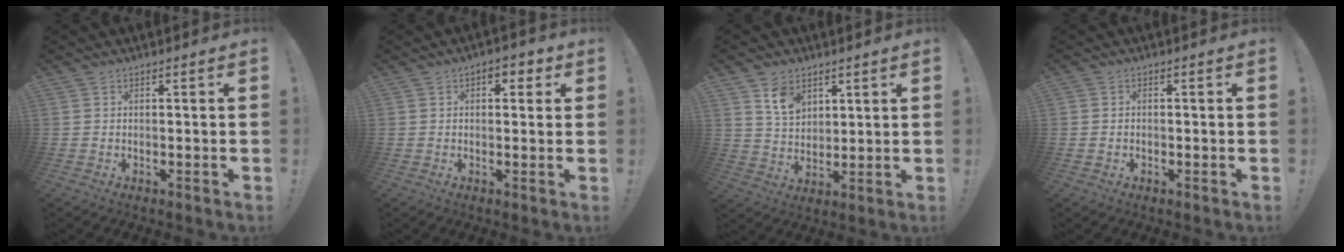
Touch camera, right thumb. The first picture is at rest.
{"total": 4.1, "force": [1.2, 2.7, 2.8], "torque": [-0.025, 0.000, 0.016]}
{"total": 9.0, "force": [5.4, 6.0, 3.8], "torque": [-0.050, -0.030, 0.102]}
{"total": 1.2, "force": [-0.4, 1.1, 0.3], "torque": [-0.010, 0.005, -0.007]}